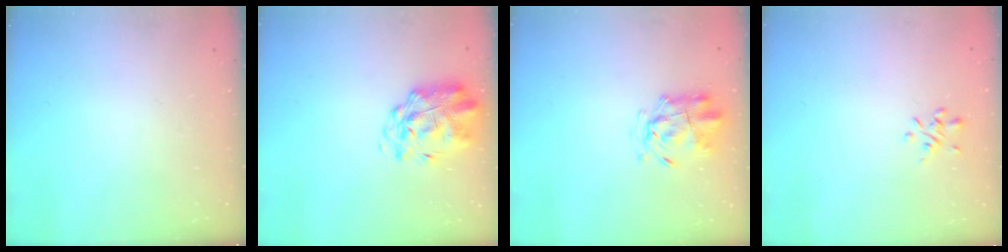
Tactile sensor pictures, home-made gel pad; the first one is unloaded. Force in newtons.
{"total": 2.6, "press": 2.2, "slide": 1.3}
{"total": 3.4, "press": 3.1, "slide": 1.4}
{"total": 1.0, "press": 0.8, "slide": 0.5}